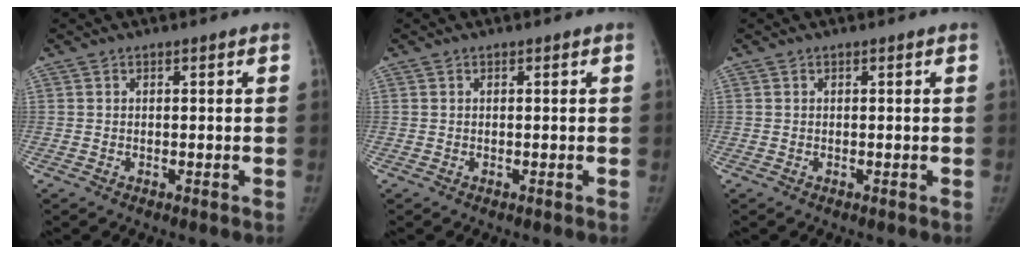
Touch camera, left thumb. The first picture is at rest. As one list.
[{"total": 0.0}, {"total": 0.0}]